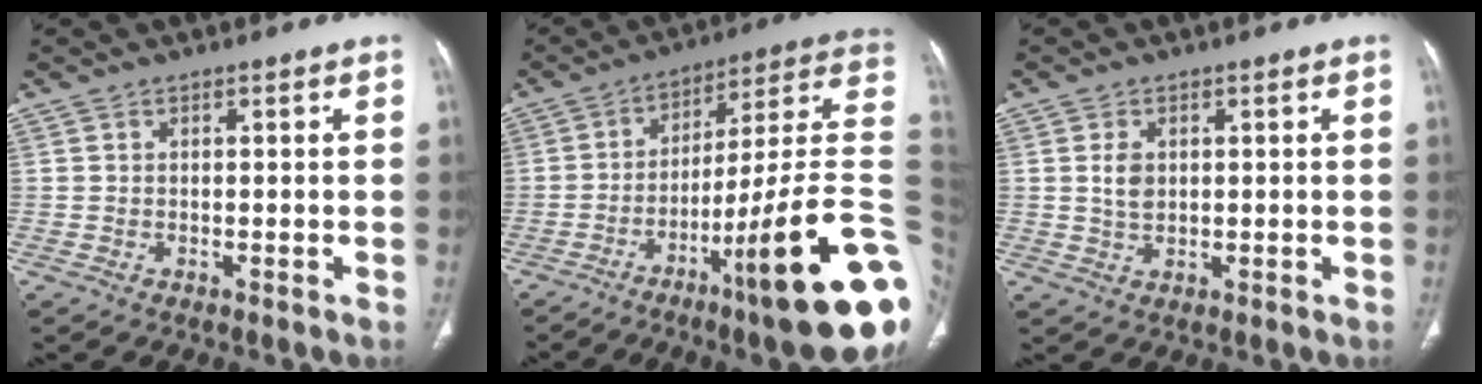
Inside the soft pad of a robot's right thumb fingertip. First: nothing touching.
{"total": 25.8, "force": [-7.9, 3.0, 24.4], "torque": [-0.284, 0.045, -0.115]}
{"total": 3.4, "force": [0.6, 2.4, 2.4], "torque": [-0.031, -0.002, 0.012]}